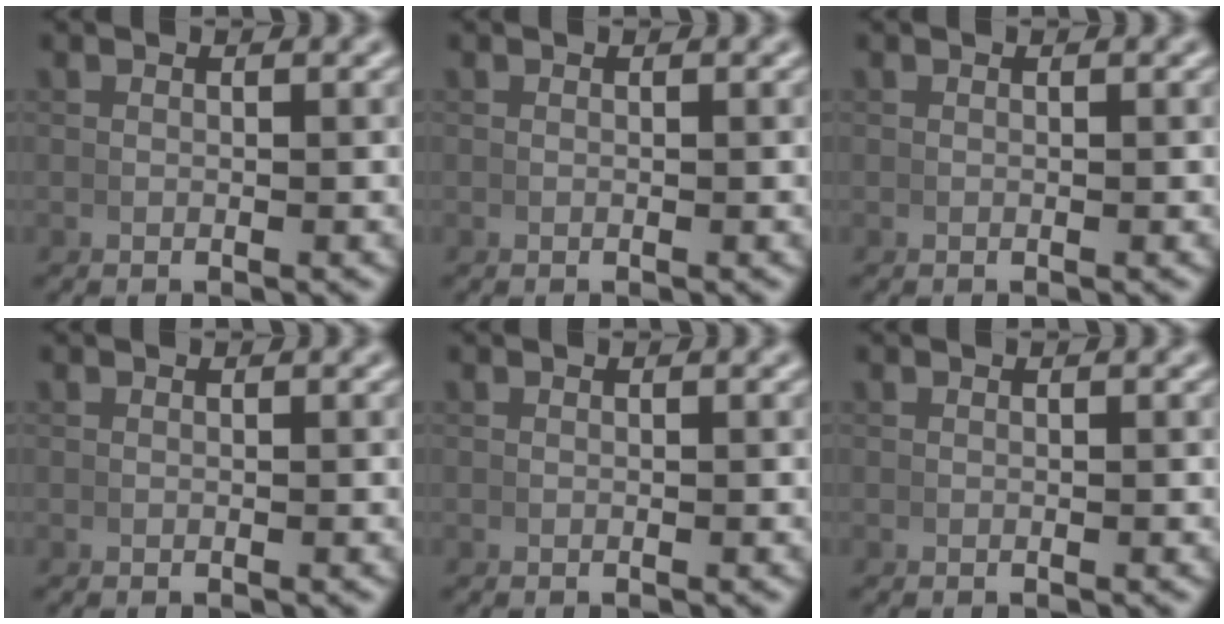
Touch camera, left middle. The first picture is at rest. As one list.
[{"total": 0.0}, {"total": 0.0}, {"total": 0.0}, {"total": 0.0}, {"total": 0.0}]